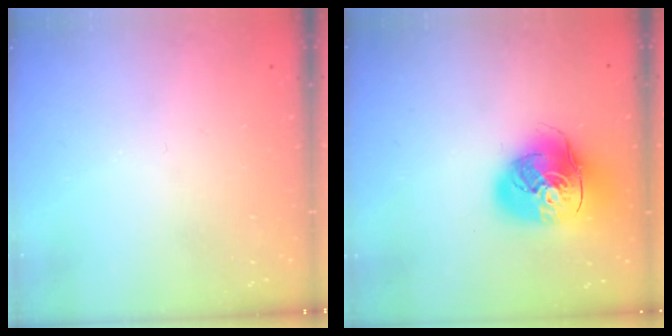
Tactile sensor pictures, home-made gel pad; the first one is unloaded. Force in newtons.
{"total": 16.2, "press": 16.0, "slide": 2.4}